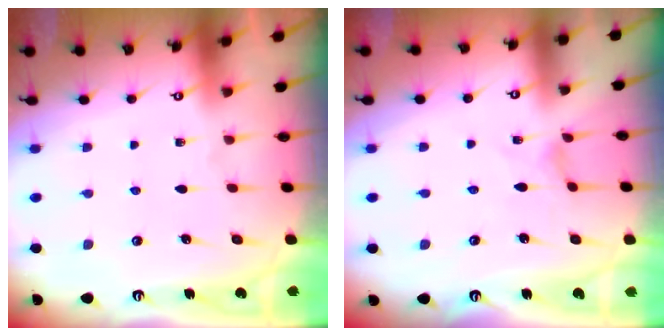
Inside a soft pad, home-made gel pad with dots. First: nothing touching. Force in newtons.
{"total": 0.0}